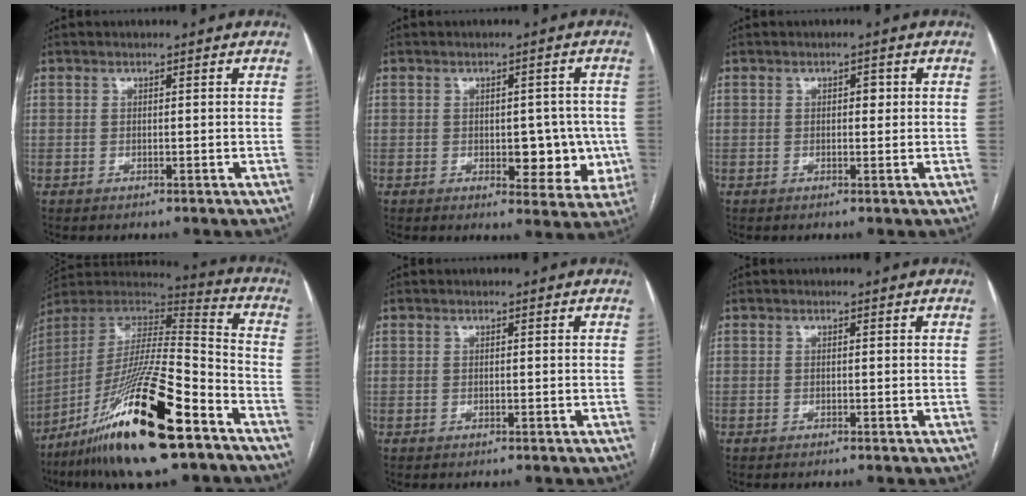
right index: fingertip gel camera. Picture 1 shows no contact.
{"total": 7.5, "force": [-0.9, 4.1, 6.2], "torque": [-0.054, 0.010, -0.002]}
{"total": 1.4, "force": [0.2, 0.7, 1.1], "torque": [-0.013, 0.003, 0.001]}
{"total": 25.4, "force": [-14.7, 3.3, 20.5], "torque": [-0.385, -0.036, -0.264]}
{"total": 0.0}
{"total": 0.0}